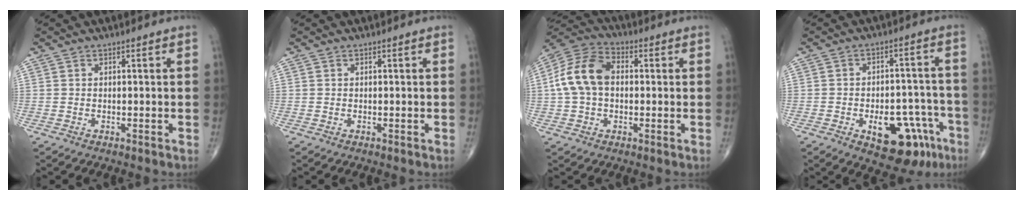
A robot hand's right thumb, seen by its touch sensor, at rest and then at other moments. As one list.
[{"total": 0.0}, {"total": 11.9, "force": [0.6, 8.1, 8.7], "torque": [-0.170, 0.032, 0.000]}, {"total": 14.7, "force": [-7.1, 7.7, 10.4], "torque": [-0.105, 0.045, -0.087]}]